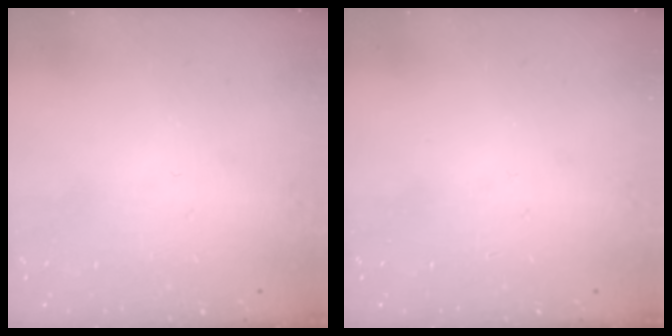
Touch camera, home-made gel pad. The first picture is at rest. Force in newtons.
{"total": 0.0}